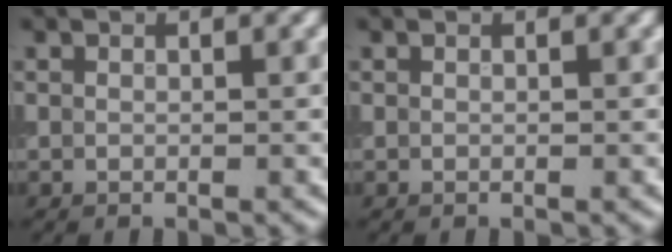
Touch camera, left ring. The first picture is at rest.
{"total": 0.0}